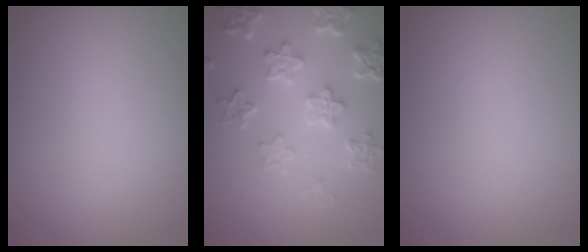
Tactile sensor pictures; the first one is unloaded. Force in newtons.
{"total": 5.5, "press": 4.4, "slide": 3.3}
{"total": 0.0}